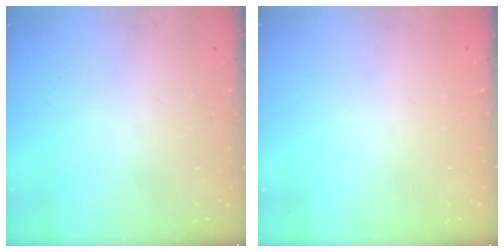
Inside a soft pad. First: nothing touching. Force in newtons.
{"total": 0.0}